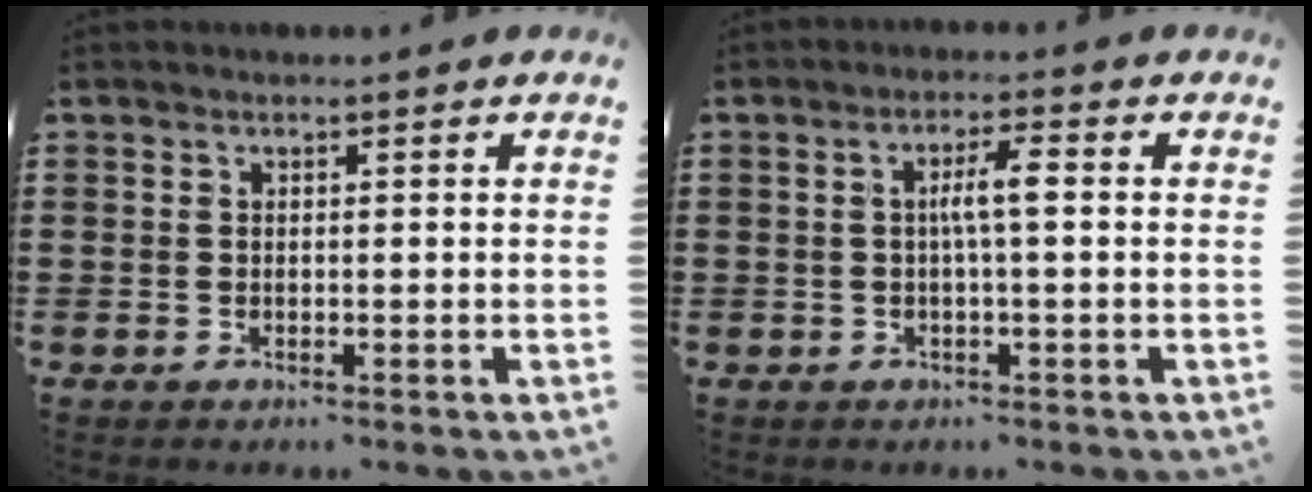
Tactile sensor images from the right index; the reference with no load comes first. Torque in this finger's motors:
{"motor_torque": [0.68, -0.32, 0.27, 0.07]}